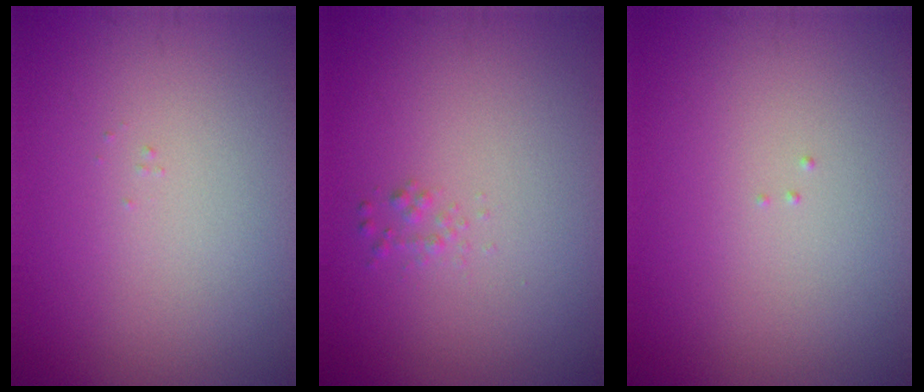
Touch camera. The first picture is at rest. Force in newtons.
{"total": 0.7, "press": 0.7, "slide": 0.0}
{"total": 0.0}